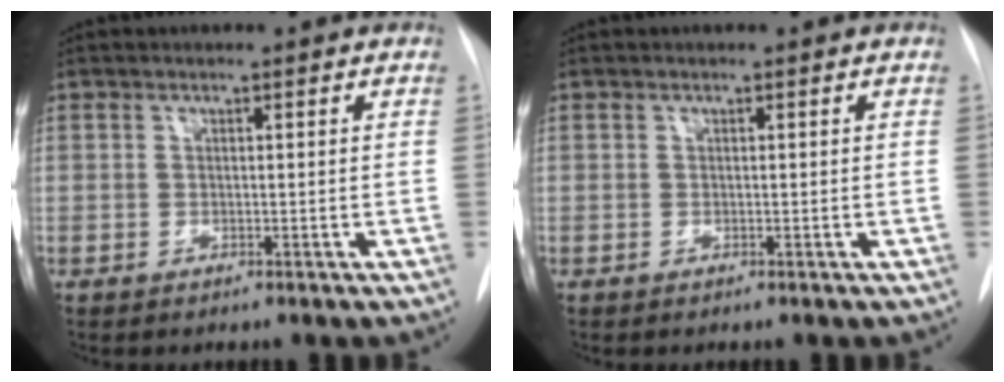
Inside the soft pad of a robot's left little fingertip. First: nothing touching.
{"total": 0.0}